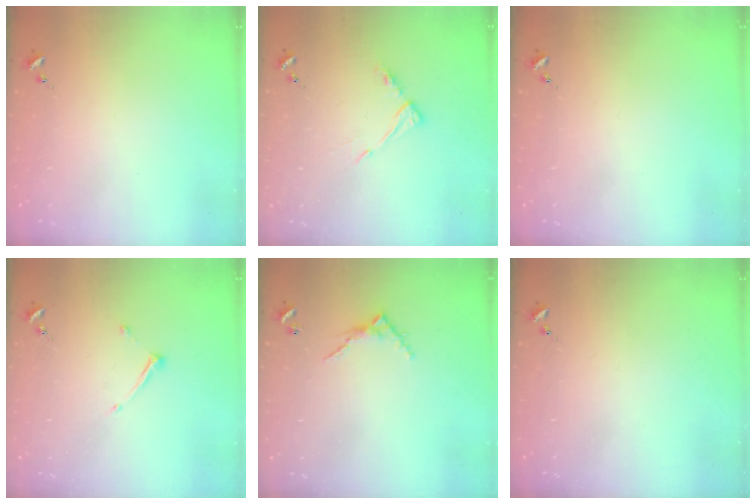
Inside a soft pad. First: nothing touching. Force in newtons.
{"total": 6.8, "press": 6.8, "slide": 0.5}
{"total": 0.0}
{"total": 6.6, "press": 6.6, "slide": 0.3}
{"total": 5.7, "press": 5.7, "slide": 0.5}
{"total": 0.0}